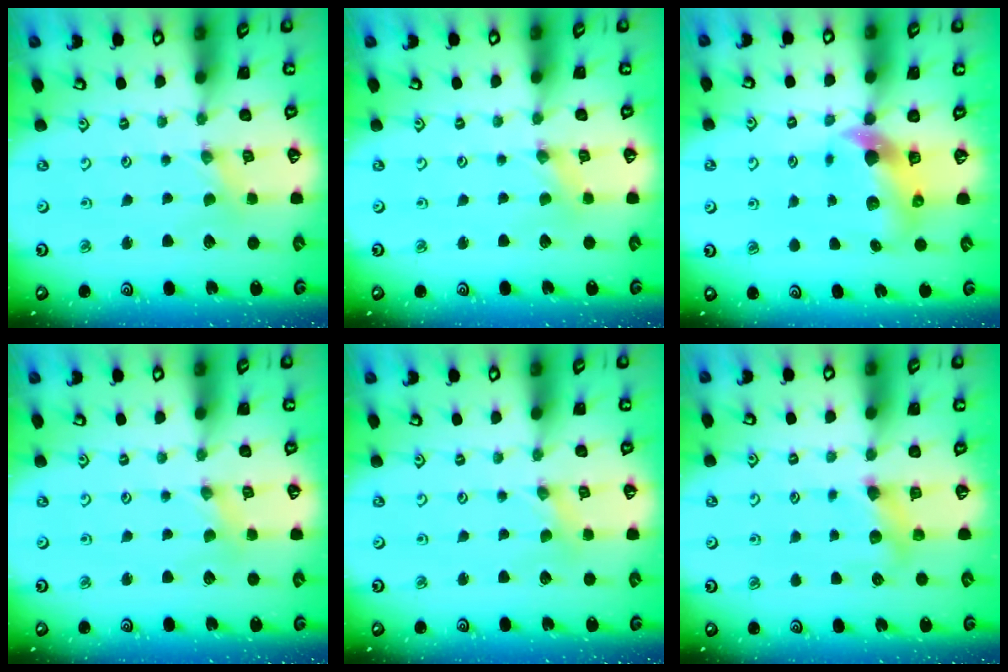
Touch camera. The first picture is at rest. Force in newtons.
{"total": 0.0}
{"total": 7.6, "press": 7.5, "slide": 1.1}
{"total": 0.9, "press": 0.9, "slide": 0.2}
{"total": 0.0}
{"total": 5.7, "press": 5.7, "slide": 0.5}